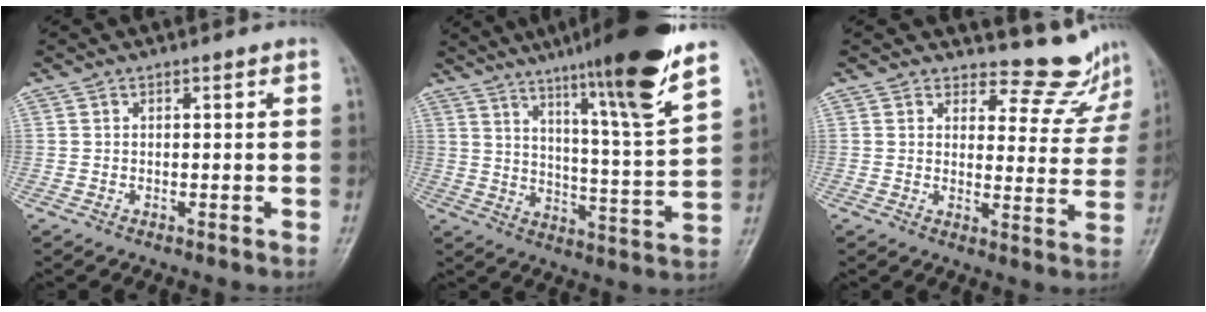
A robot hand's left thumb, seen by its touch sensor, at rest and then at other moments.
{"total": 19.2, "force": [13.0, 0.4, 14.1], "torque": [-0.199, -0.062, 0.195]}
{"total": 8.7, "force": [8.4, 2.4, 0.1], "torque": [0.034, -0.089, 0.091]}